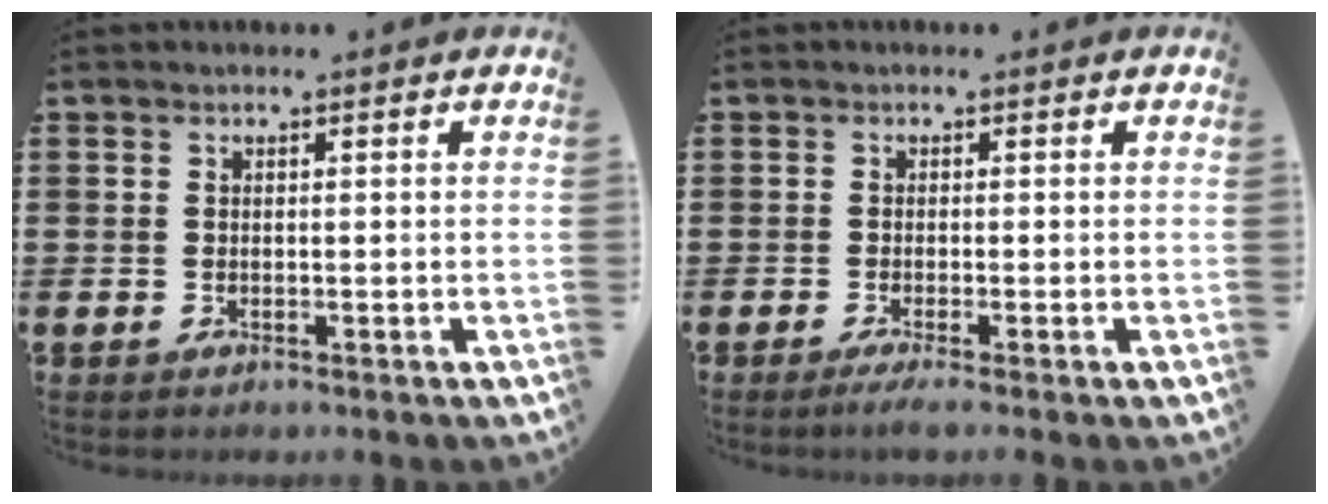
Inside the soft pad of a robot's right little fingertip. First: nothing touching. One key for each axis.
{"total": 1.3, "fx": -0.5, "fy": 0.0, "fz": 1.2, "tx": -0.018, "ty": -0.004, "tz": -0.009}